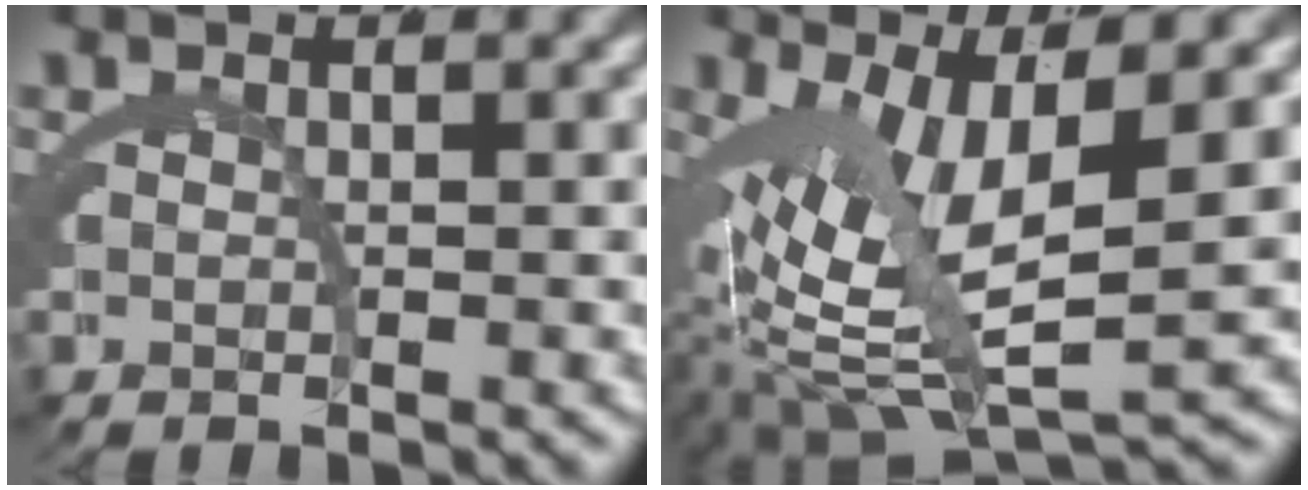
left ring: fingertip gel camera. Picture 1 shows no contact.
{"total": 9.1, "force": [0.0, 3.9, 8.2], "torque": [-0.154, -0.021, 0.017]}